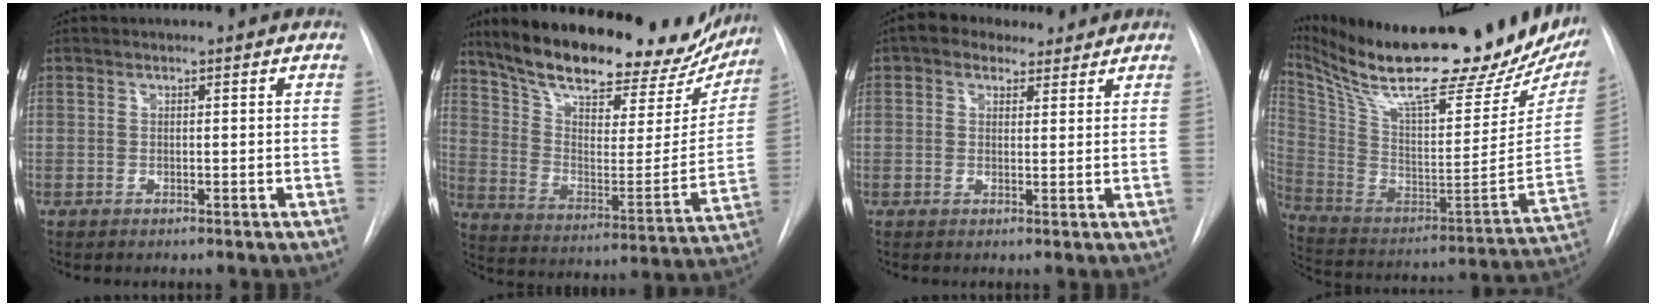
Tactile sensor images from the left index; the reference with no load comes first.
{"total": 29.4, "force": [24.4, 9.6, 13.4], "torque": [-0.217, -0.017, 0.339]}
{"total": 6.6, "force": [4.9, 3.6, 2.4], "torque": [-0.032, 0.028, 0.077]}
{"total": 34.4, "force": [27.9, 6.3, 19.0], "torque": [-0.341, -0.071, 0.401]}